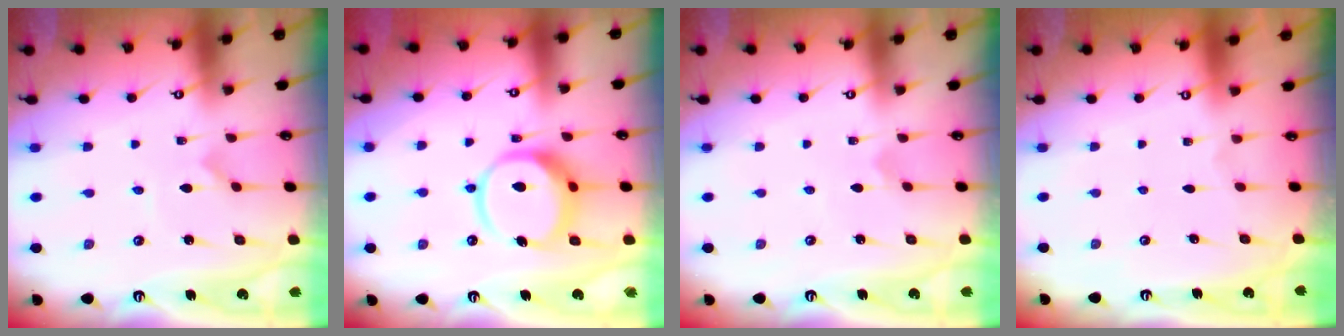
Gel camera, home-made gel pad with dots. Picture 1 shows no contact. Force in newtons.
{"total": 11.8, "press": 11.7, "slide": 1.5}
{"total": 0.0}
{"total": 0.0}